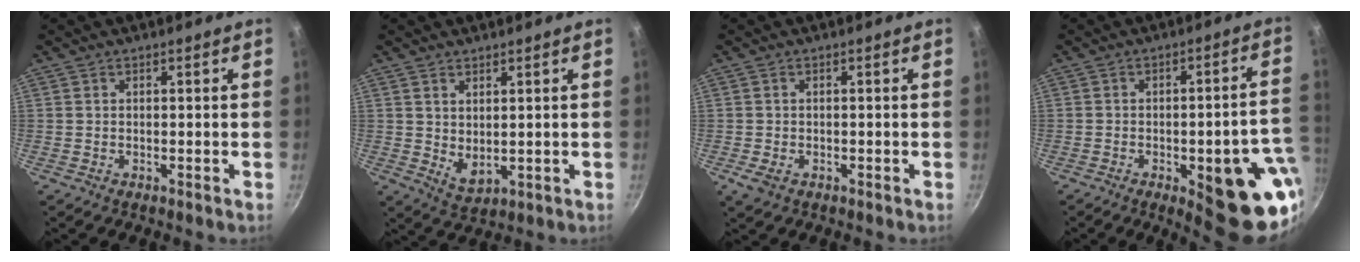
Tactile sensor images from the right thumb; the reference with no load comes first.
{"total": 4.3, "force": [1.5, 2.4, 3.2], "torque": [-0.050, -0.021, 0.034]}
{"total": 2.4, "force": [-1.0, 1.7, 1.4], "torque": [-0.029, -0.002, -0.015]}
{"total": 19.7, "force": [-6.6, 6.6, 17.4], "torque": [-0.150, 0.020, -0.079]}